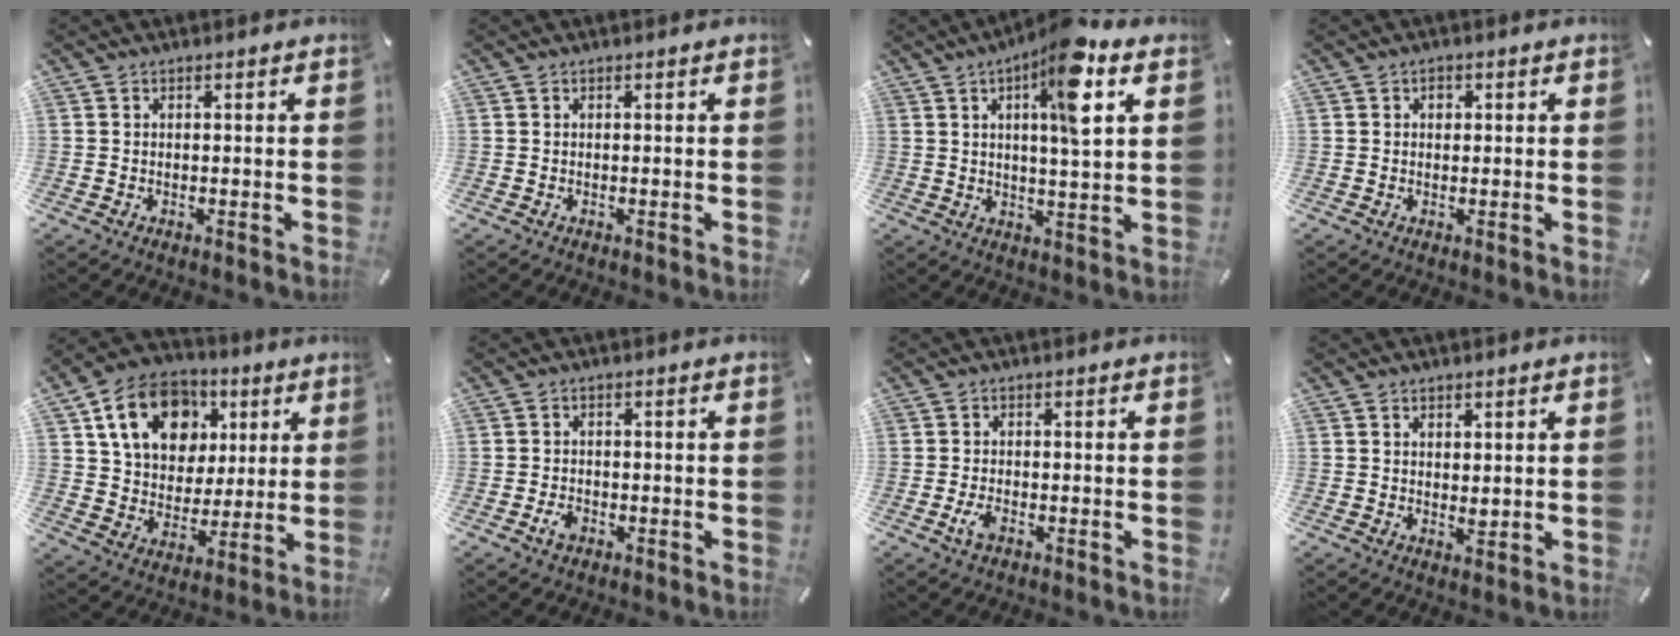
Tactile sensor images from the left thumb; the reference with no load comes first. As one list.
[{"total": 0.0}, {"total": 12.2, "force": [5.1, 2.7, 10.8], "torque": [-0.163, -0.015, 0.076]}, {"total": 1.3, "force": [0.3, 1.2, 0.5], "torque": [0.004, 0.002, 0.001]}, {"total": 16.5, "force": [6.9, 12.8, 7.7], "torque": [-0.133, -0.009, 0.133]}, {"total": 2.4, "force": [-1.2, 1.5, 1.3], "torque": [-0.030, 0.004, -0.024]}, {"total": 2.6, "force": [-1.2, 1.2, 2.1], "torque": [-0.055, -0.003, -0.026]}, {"total": 1.8, "force": [1.1, 1.2, 0.8], "torque": [0.000, -0.006, 0.017]}]